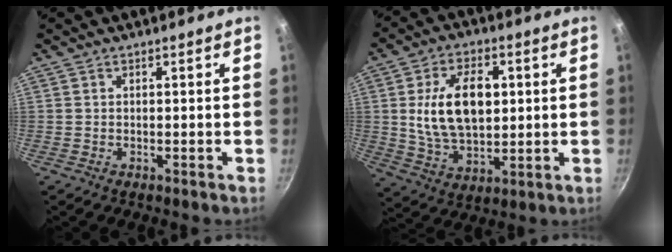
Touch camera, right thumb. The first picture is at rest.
{"total": 15.3, "force": [2.1, 9.3, 11.9], "torque": [-0.182, -0.004, 0.040]}